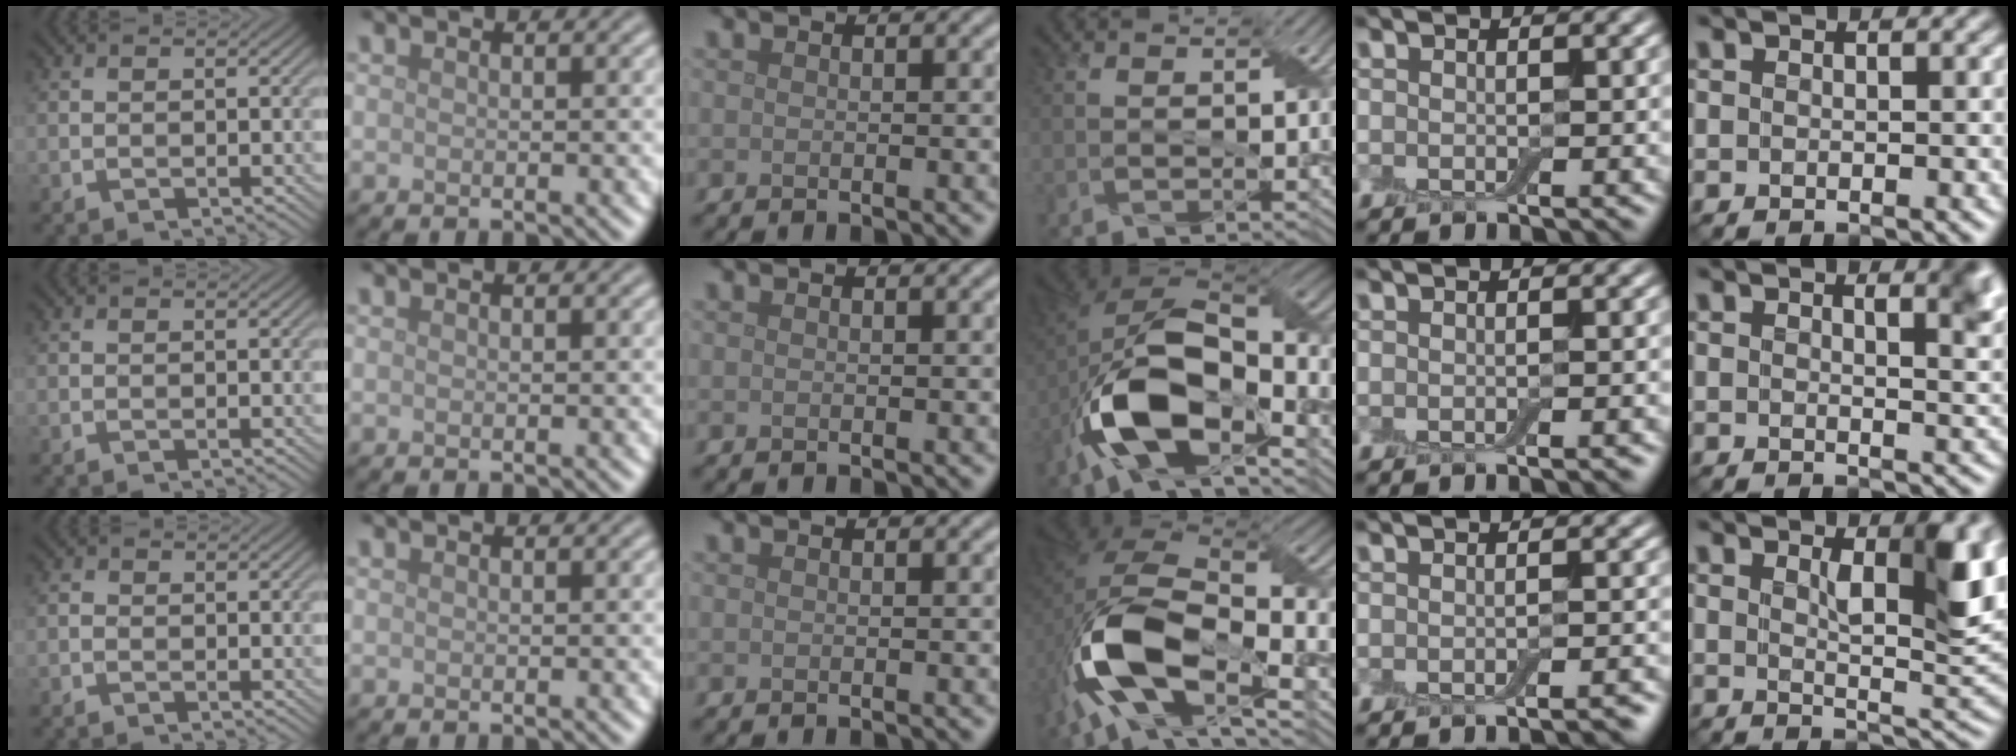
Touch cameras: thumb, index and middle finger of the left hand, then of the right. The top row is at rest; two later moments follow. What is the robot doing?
{"motion": "peel", "object": "bubble wrap"}